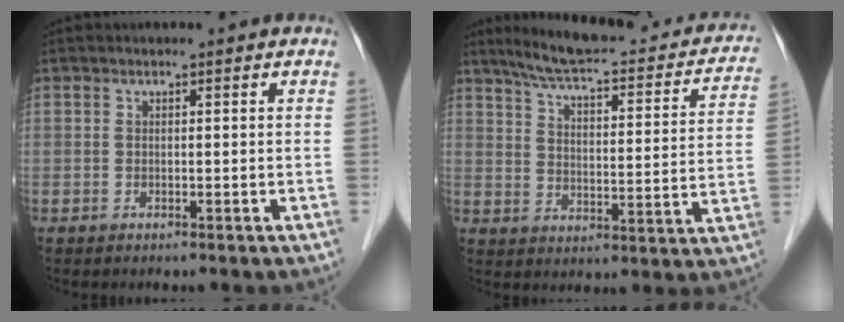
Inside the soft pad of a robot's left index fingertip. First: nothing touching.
{"total": 21.5, "force": [17.8, 4.6, 11.1], "torque": [-0.143, 0.011, 0.223]}